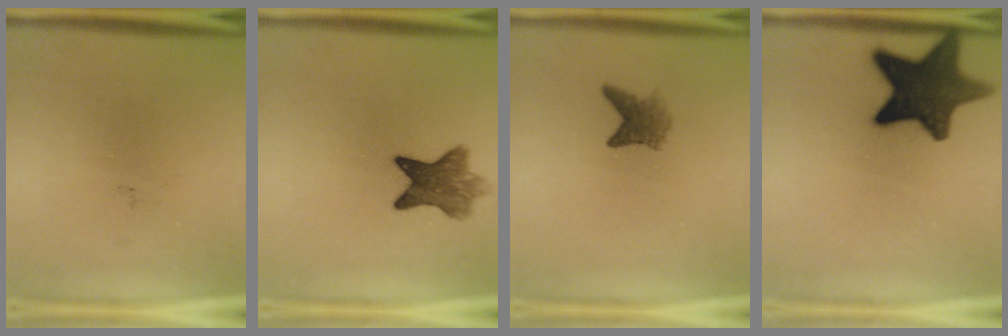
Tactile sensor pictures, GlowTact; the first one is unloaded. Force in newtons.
{"total": 7.3}
{"total": 2.7}
{"total": 14.8}